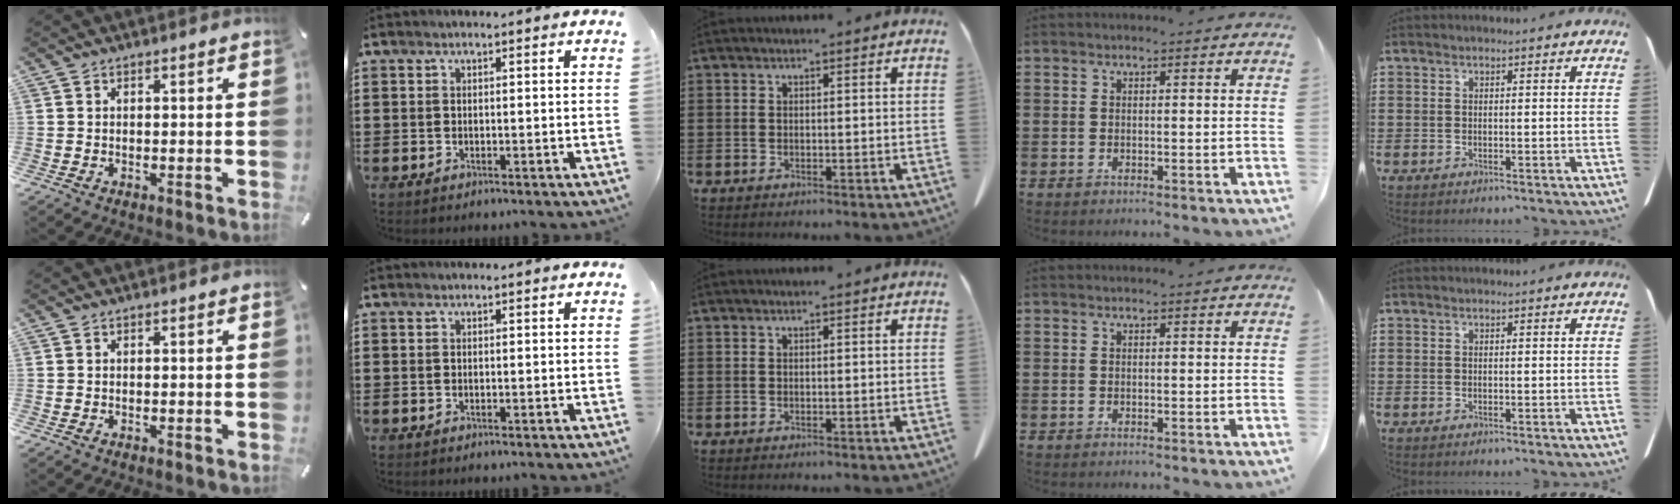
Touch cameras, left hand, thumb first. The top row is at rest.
{}